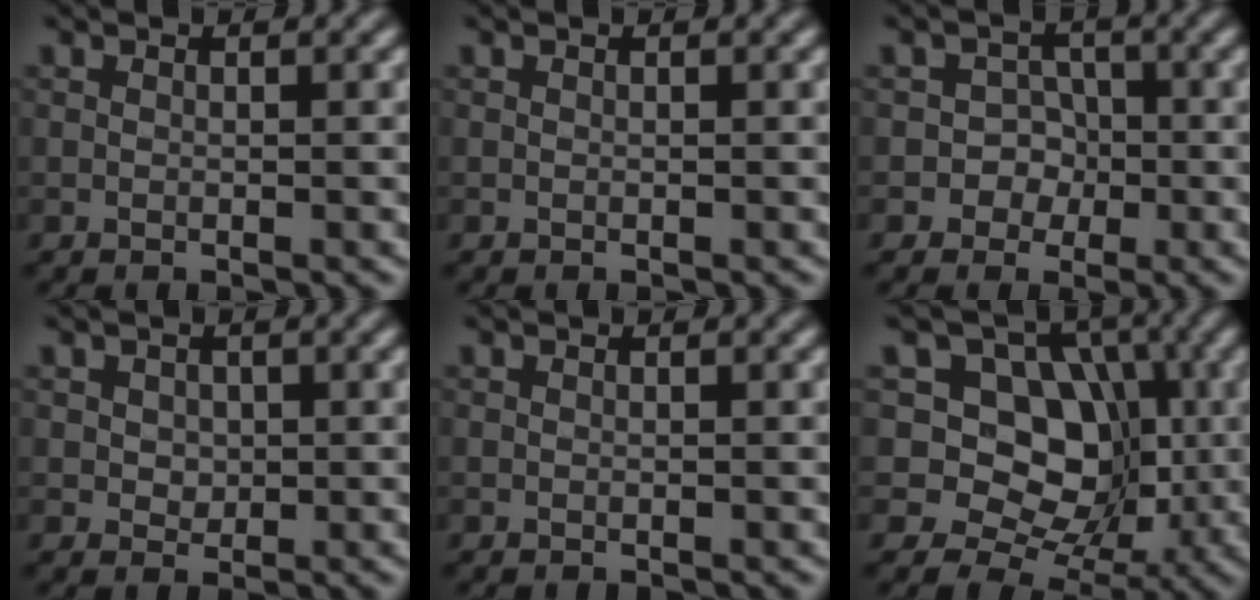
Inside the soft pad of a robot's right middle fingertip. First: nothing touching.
{"total": 0.0}
{"total": 3.1, "force": [-0.9, 2.9, 0.6], "torque": [0.024, 0.010, -0.036]}
{"total": 1.3, "force": [0.3, 1.2, 0.5], "torque": [-0.012, -0.001, 0.008]}
{"total": 0.0}
{"total": 9.6, "force": [0.4, 8.1, 5.1], "torque": [-0.050, 0.012, -0.025]}